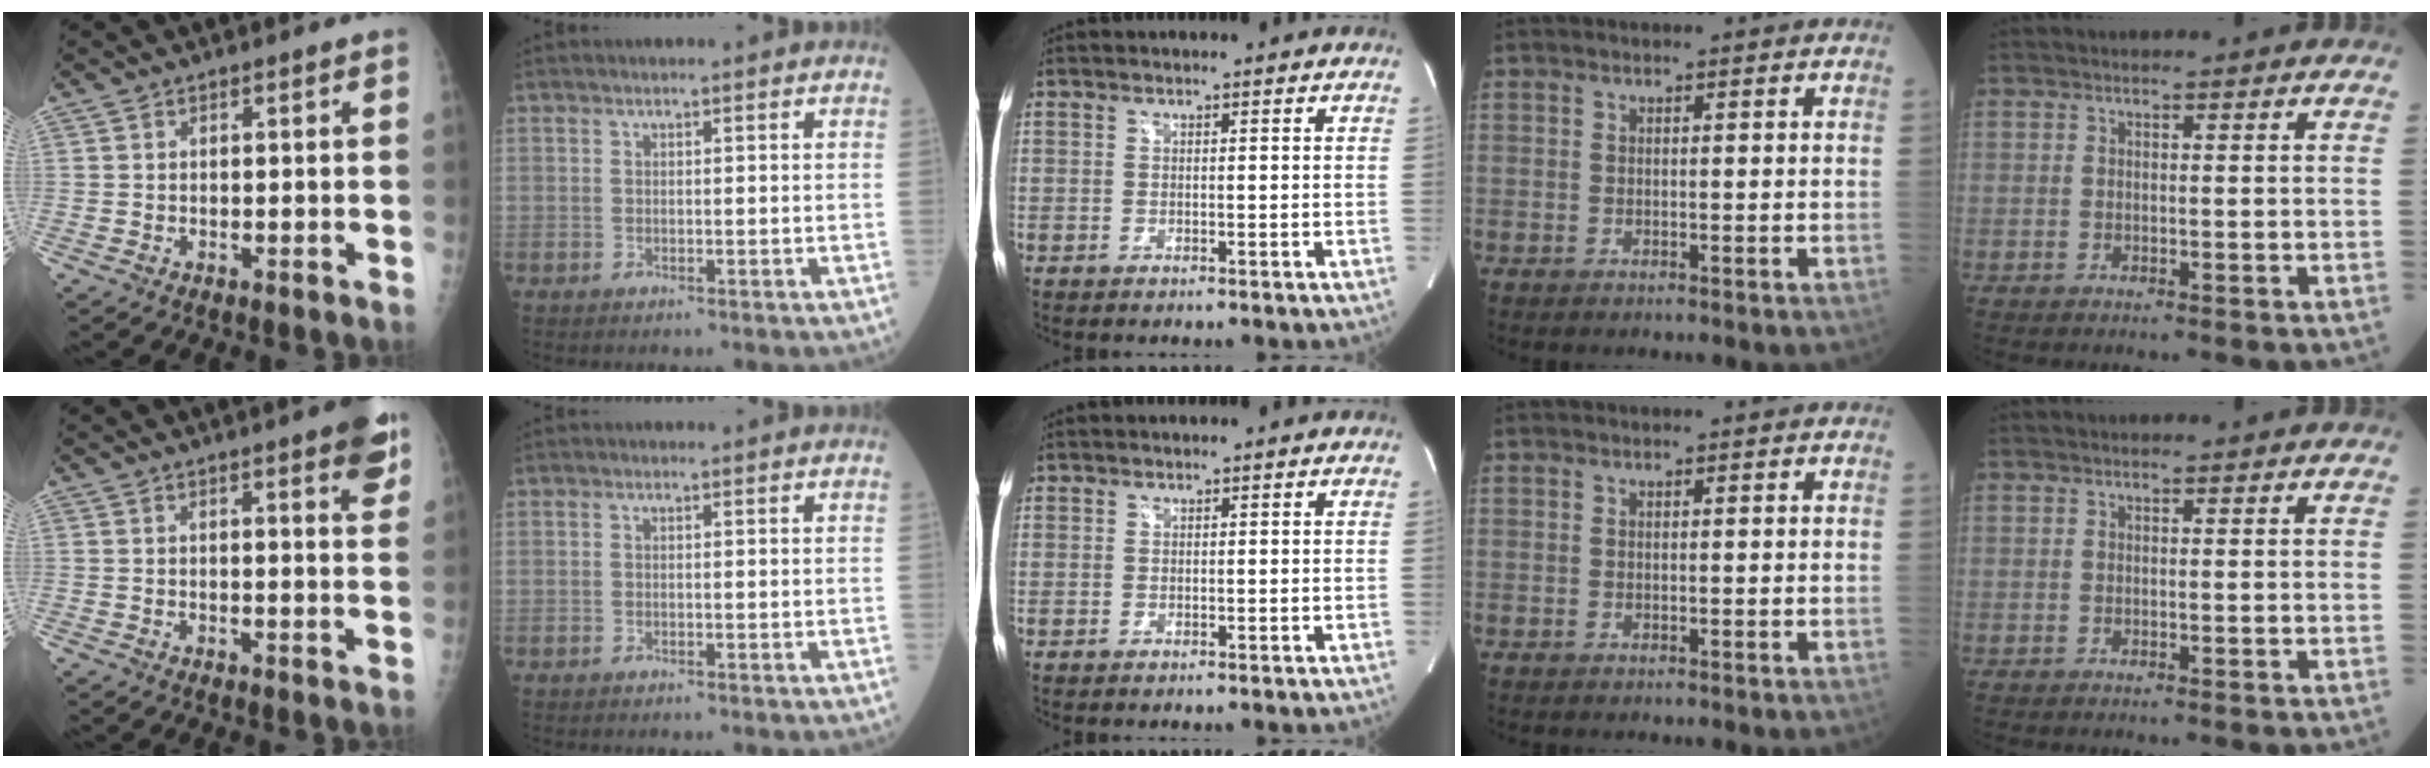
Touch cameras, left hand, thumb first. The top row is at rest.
{"thumb": {"total": 6.8, "force": [3.9, 1.4, 5.3], "torque": [-0.053, -0.014, 0.045]}, "middle": {"total": 0.8, "force": [0.7, 0.4, 0.0], "torque": [0.001, 0.002, 0.011]}}